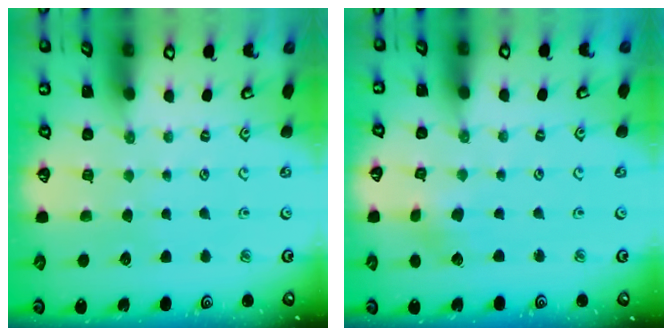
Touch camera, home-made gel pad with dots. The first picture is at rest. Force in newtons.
{"total": 2.5, "press": 2.5, "slide": 0.3}